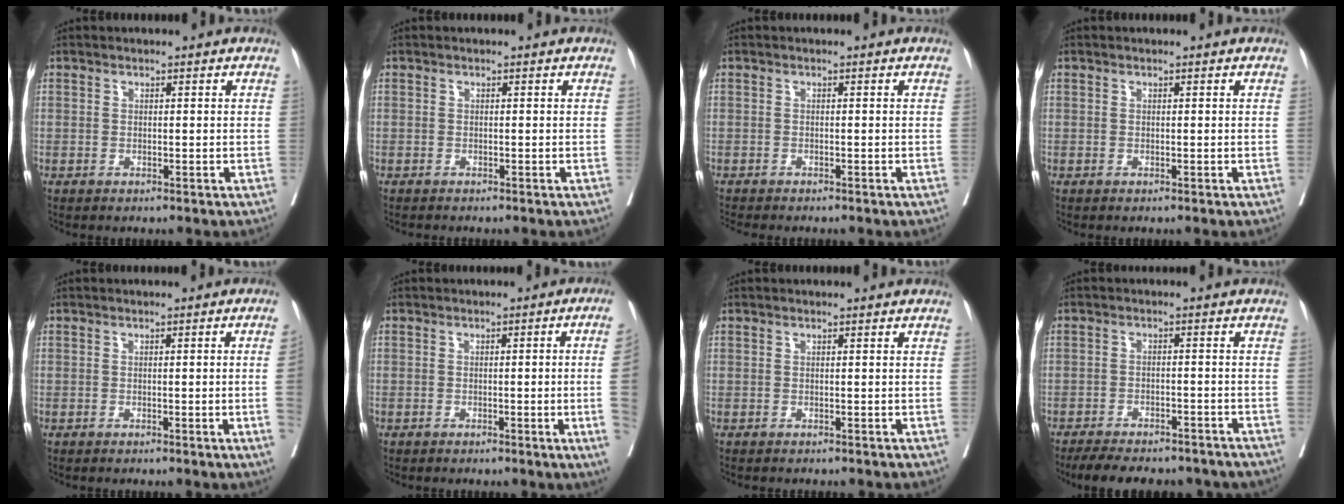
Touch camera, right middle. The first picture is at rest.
{"total": 1.1, "force": [-1.0, -0.2, 0.3], "torque": [-0.007, -0.001, -0.016]}
{"total": 3.8, "force": [-3.4, 0.2, 1.5], "torque": [-0.023, -0.009, -0.053]}
{"total": 0.0}
{"total": 3.2, "force": [-0.7, -1.1, 2.9], "torque": [-0.042, -0.003, -0.009]}
{"total": 7.5, "force": [-1.3, -1.9, 7.1], "torque": [-0.081, -0.011, -0.019]}
{"total": 1.6, "force": [-1.4, 0.2, 0.6], "torque": [-0.015, -0.003, -0.018]}
{"total": 15.5, "force": [-13.4, 4.4, 6.4], "torque": [-0.126, -0.007, -0.172]}